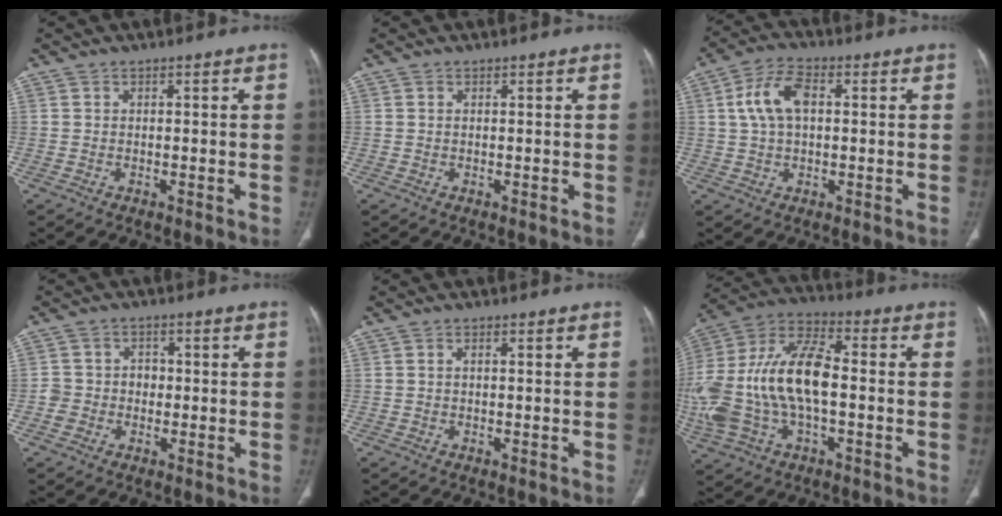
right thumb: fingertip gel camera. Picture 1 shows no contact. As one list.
[{"total": 0.0}, {"total": 8.5, "force": [1.5, 4.8, 6.8], "torque": [-0.137, 0.018, 0.028]}, {"total": 4.4, "force": [-0.8, 4.1, 1.5], "torque": [-0.006, 0.019, -0.018]}, {"total": 0.6, "force": [0.0, 0.2, 0.6], "torque": [-0.013, 0.004, 0.000]}, {"total": 23.7, "force": [-2.0, 12.3, 20.1], "torque": [-0.450, 0.024, -0.035]}]